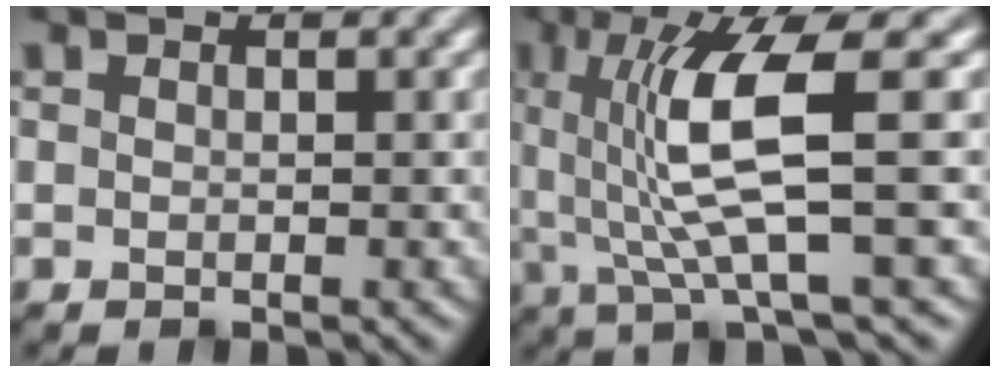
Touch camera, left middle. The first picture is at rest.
{"total": 7.6, "force": [0.8, 1.3, 7.4], "torque": [-0.147, -0.001, 0.020]}